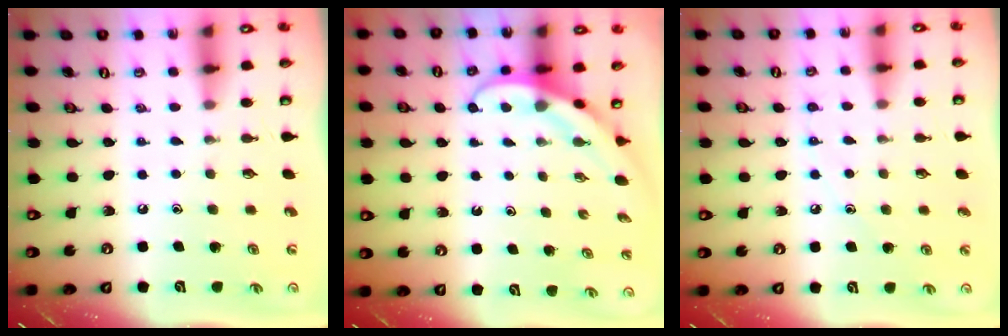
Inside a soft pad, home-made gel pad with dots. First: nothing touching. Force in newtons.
{"total": 3.9, "press": 3.9, "slide": 0.3}
{"total": 5.3, "press": 5.3, "slide": 0.2}